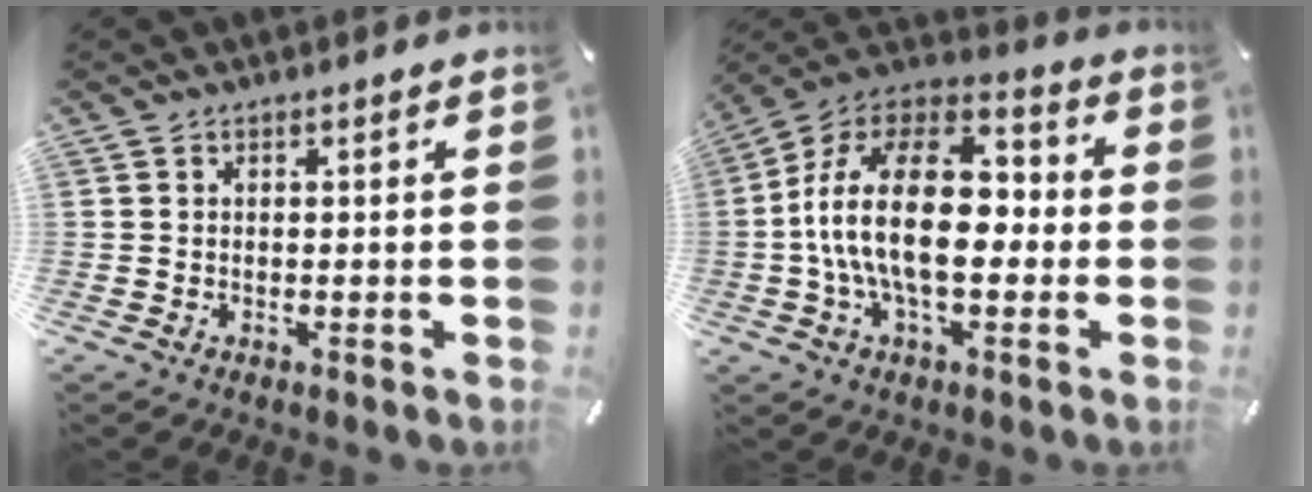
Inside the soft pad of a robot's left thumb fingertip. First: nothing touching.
{"total": 21.2, "force": [-2.5, 11.8, 17.4], "torque": [-0.343, 0.016, -0.044]}